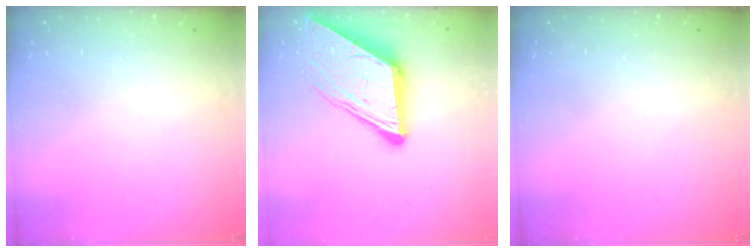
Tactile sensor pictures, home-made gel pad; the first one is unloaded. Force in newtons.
{"total": 11.5, "press": 11.4, "slide": 1.1}
{"total": 0.0}